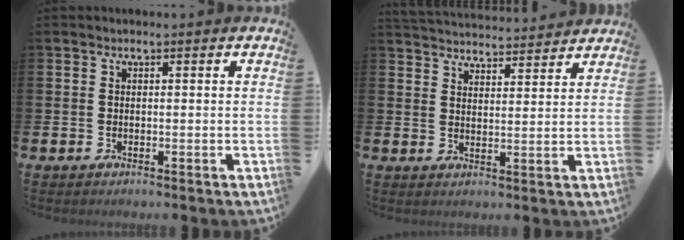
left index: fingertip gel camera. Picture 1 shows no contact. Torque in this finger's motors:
{"motor_torque": [0.97, -1.17, 0.02, 0.01]}